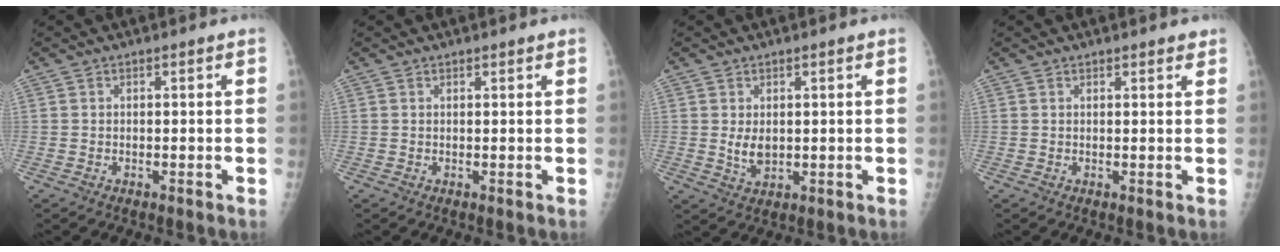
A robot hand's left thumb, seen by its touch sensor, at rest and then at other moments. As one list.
[{"total": 1.0, "force": [0.8, 0.2, 0.4], "torque": [-0.003, 0.000, 0.012]}, {"total": 3.7, "force": [0.8, 2.2, 2.9], "torque": [-0.042, -0.012, 0.021]}, {"total": 2.1, "force": [1.8, 0.7, 0.9], "torque": [0.001, -0.002, 0.019]}]